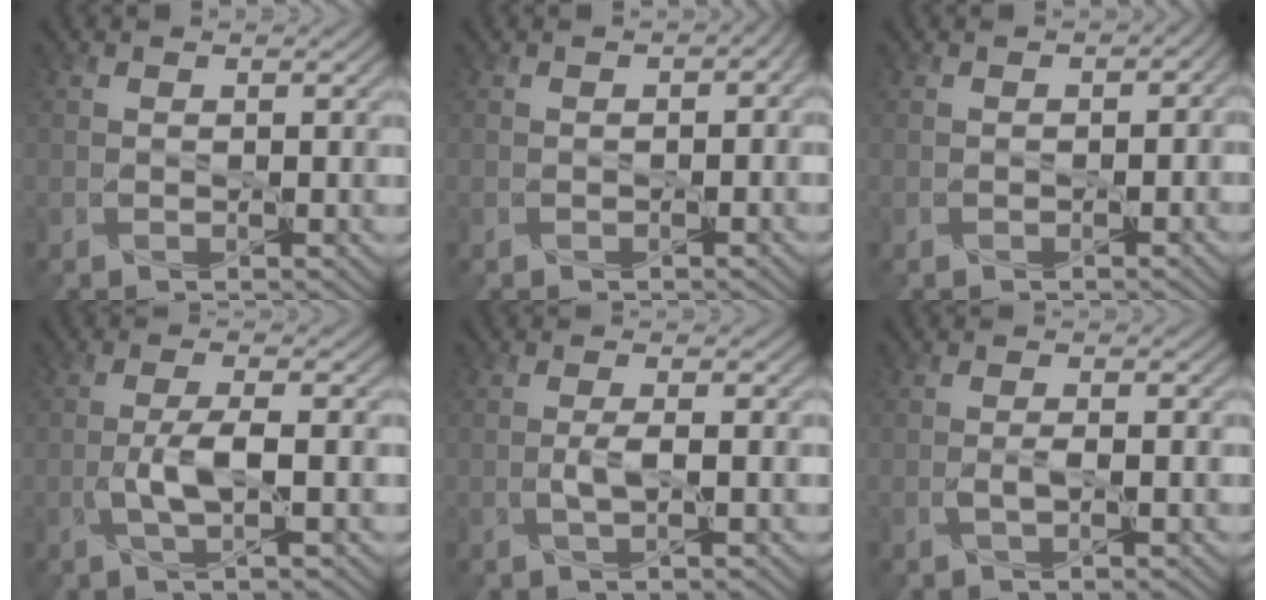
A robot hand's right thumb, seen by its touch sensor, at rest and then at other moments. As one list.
[{"total": 1.7, "force": [-0.3, 1.2, 1.2], "torque": [-0.016, -0.008, 0.000]}, {"total": 1.5, "force": [-0.5, 1.1, 0.8], "torque": [-0.012, -0.010, -0.005]}, {"total": 3.7, "force": [-0.9, 0.7, 3.5], "torque": [-0.077, 0.007, -0.024]}, {"total": 2.0, "force": [-0.3, 0.3, 2.0], "torque": [-0.042, 0.004, -0.010]}, {"total": 1.5, "force": [-0.4, 0.2, 1.4], "torque": [-0.029, 0.003, -0.010]}]